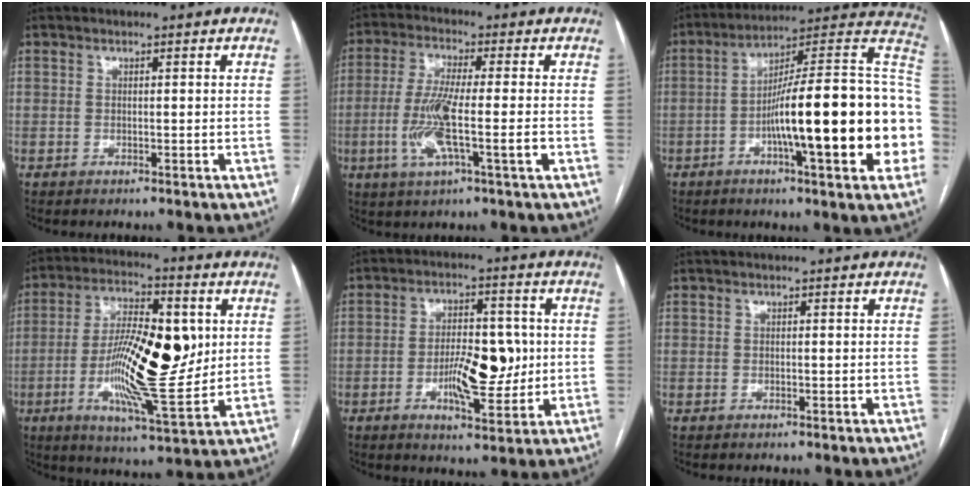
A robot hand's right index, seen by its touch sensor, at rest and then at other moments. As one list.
[{"total": 9.8, "force": [-2.3, 0.7, 9.5], "torque": [-0.191, -0.010, -0.046]}, {"total": 25.8, "force": [-4.4, 3.1, 25.2], "torque": [-0.282, 0.022, -0.072]}, {"total": 17.5, "force": [0.3, 4.4, 16.9], "torque": [-0.309, 0.005, 0.003]}, {"total": 10.0, "force": [-1.2, 3.7, 9.2], "torque": [-0.154, 0.007, -0.015]}, {"total": 0.0}]